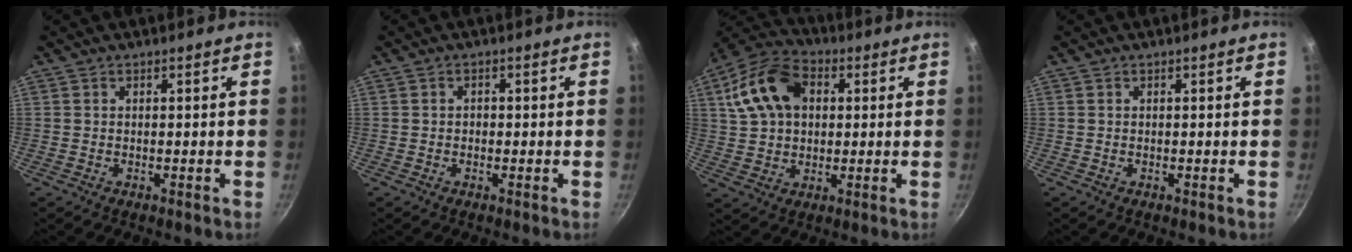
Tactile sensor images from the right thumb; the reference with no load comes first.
{"total": 1.1, "force": [-0.1, 0.9, 0.6], "torque": [-0.008, 0.005, -0.003]}
{"total": 14.8, "force": [3.8, 10.5, 9.8], "torque": [-0.166, 0.016, 0.054]}
{"total": 0.0}